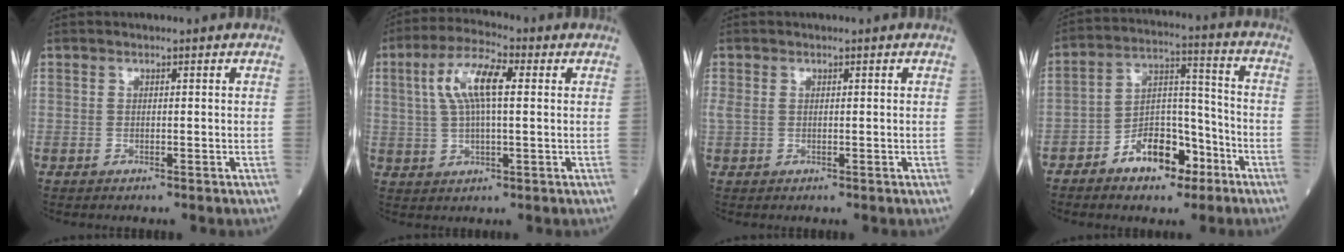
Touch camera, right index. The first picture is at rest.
{"total": 9.0, "force": [2.3, 2.4, 8.4], "torque": [-0.171, 0.020, 0.042]}
{"total": 1.6, "force": [0.4, 0.9, 1.2], "torque": [-0.048, 0.019, 0.018]}
{"total": 10.2, "force": [-5.9, 5.1, 6.5], "torque": [-0.115, 0.027, -0.098]}